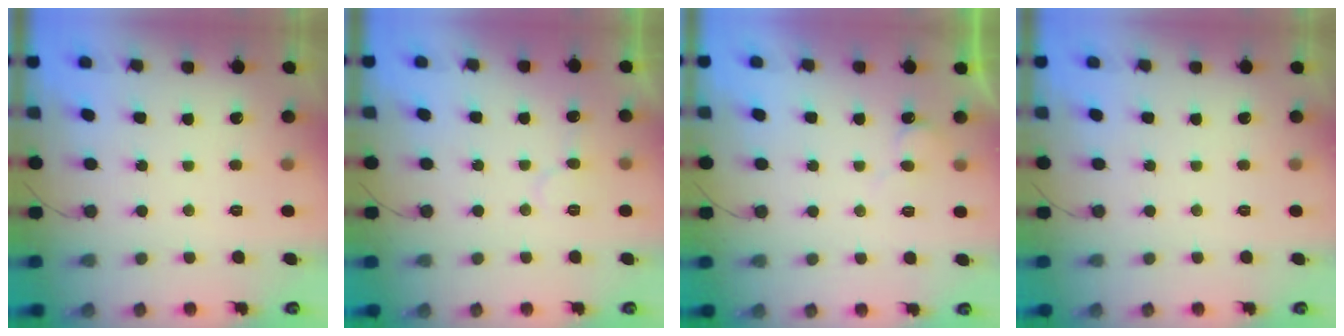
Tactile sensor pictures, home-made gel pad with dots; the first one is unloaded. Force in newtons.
{"total": 6.2, "press": 6.1, "slide": 0.6}
{"total": 5.8, "press": 5.8, "slide": 0.5}
{"total": 0.0}